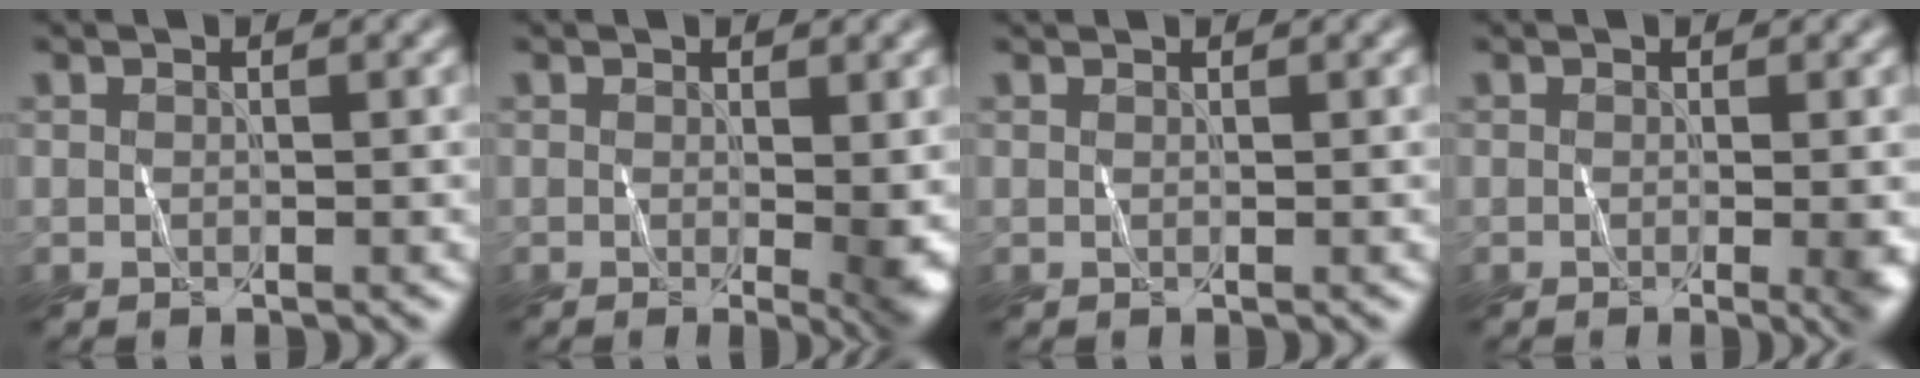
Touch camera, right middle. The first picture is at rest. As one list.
[{"total": 2.9, "force": [0.0, 0.6, 2.9], "torque": [-0.037, -0.004, 0.008]}, {"total": 1.3, "force": [1.2, 0.2, 0.3], "torque": [-0.008, 0.002, 0.016]}, {"total": 2.2, "force": [-0.4, 0.5, 2.1], "torque": [-0.019, 0.000, 0.002]}]